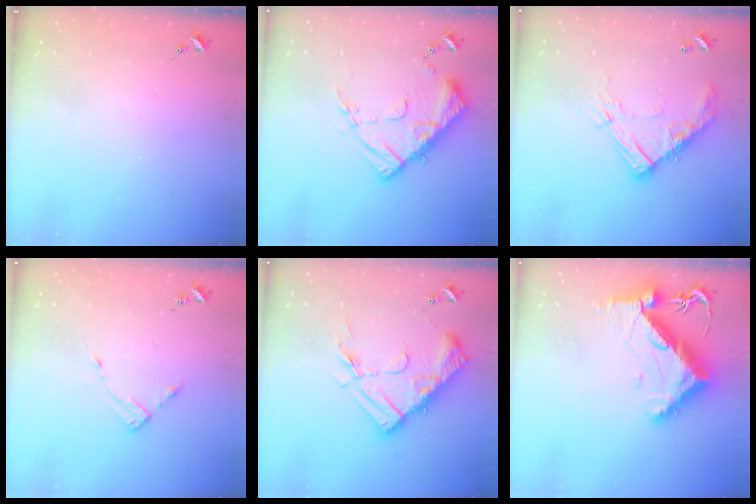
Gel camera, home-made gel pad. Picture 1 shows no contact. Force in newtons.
{"total": 14.8, "press": 14.7, "slide": 1.4}
{"total": 15.6, "press": 15.6, "slide": 1.2}
{"total": 4.6, "press": 4.6, "slide": 0.4}
{"total": 16.6, "press": 16.6, "slide": 1.1}
{"total": 12.1, "press": 12.0, "slide": 1.7}